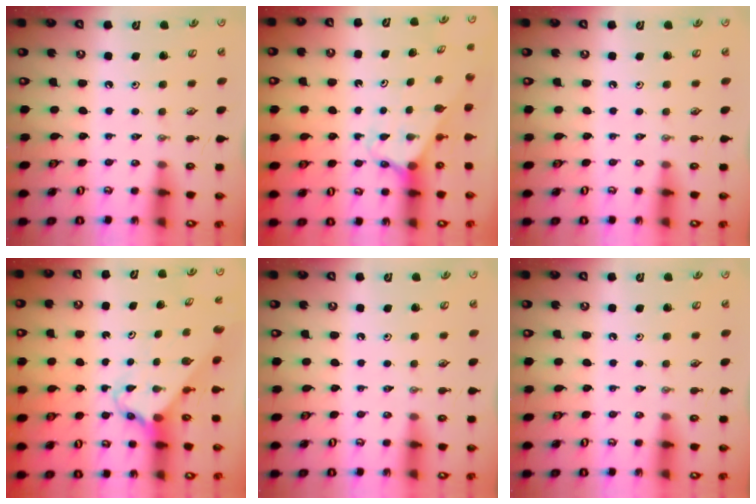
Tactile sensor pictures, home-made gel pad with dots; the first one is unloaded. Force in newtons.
{"total": 2.5, "press": 2.5, "slide": 0.2}
{"total": 0.0}
{"total": 2.7, "press": 2.7, "slide": 0.2}
{"total": 0.0}
{"total": 0.0}